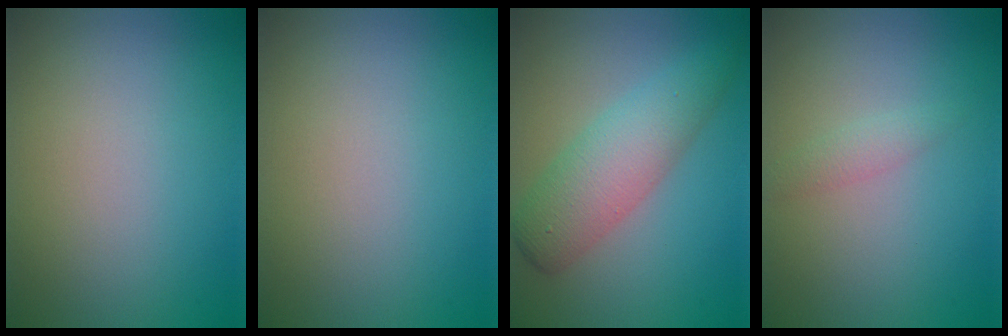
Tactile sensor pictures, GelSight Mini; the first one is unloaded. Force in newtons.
{"total": 0.0}
{"total": 4.9, "press": 4.9, "slide": 0.0}
{"total": 1.2, "press": 1.2, "slide": 0.0}